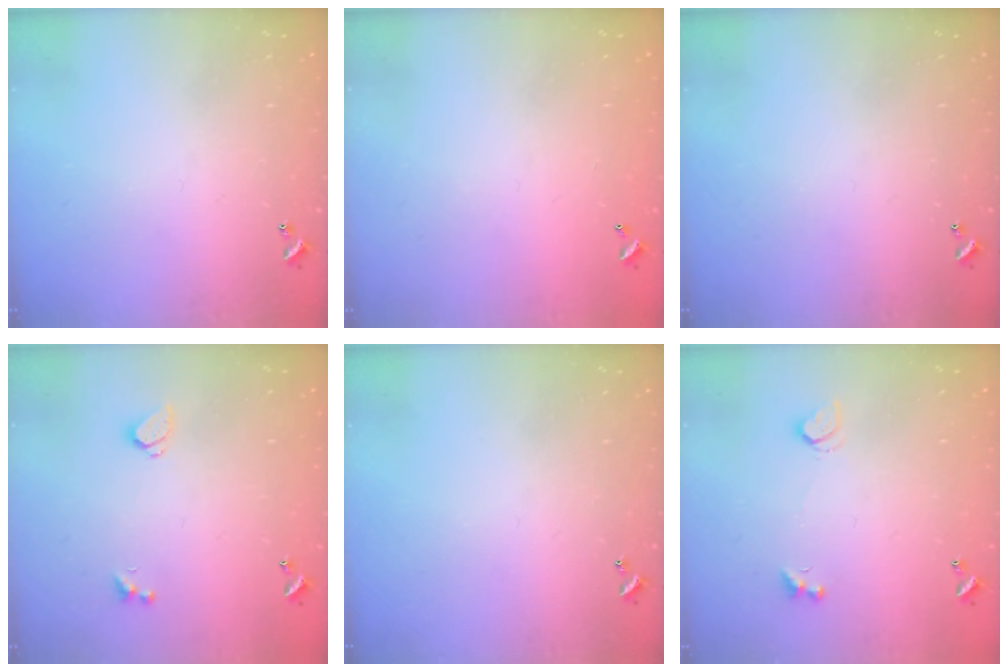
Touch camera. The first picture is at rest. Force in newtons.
{"total": 2.9, "press": 2.9, "slide": 0.1}
{"total": 0.0}
{"total": 0.8, "press": 0.6, "slide": 0.4}
{"total": 0.0}
{"total": 1.8, "press": 1.8, "slide": 0.5}